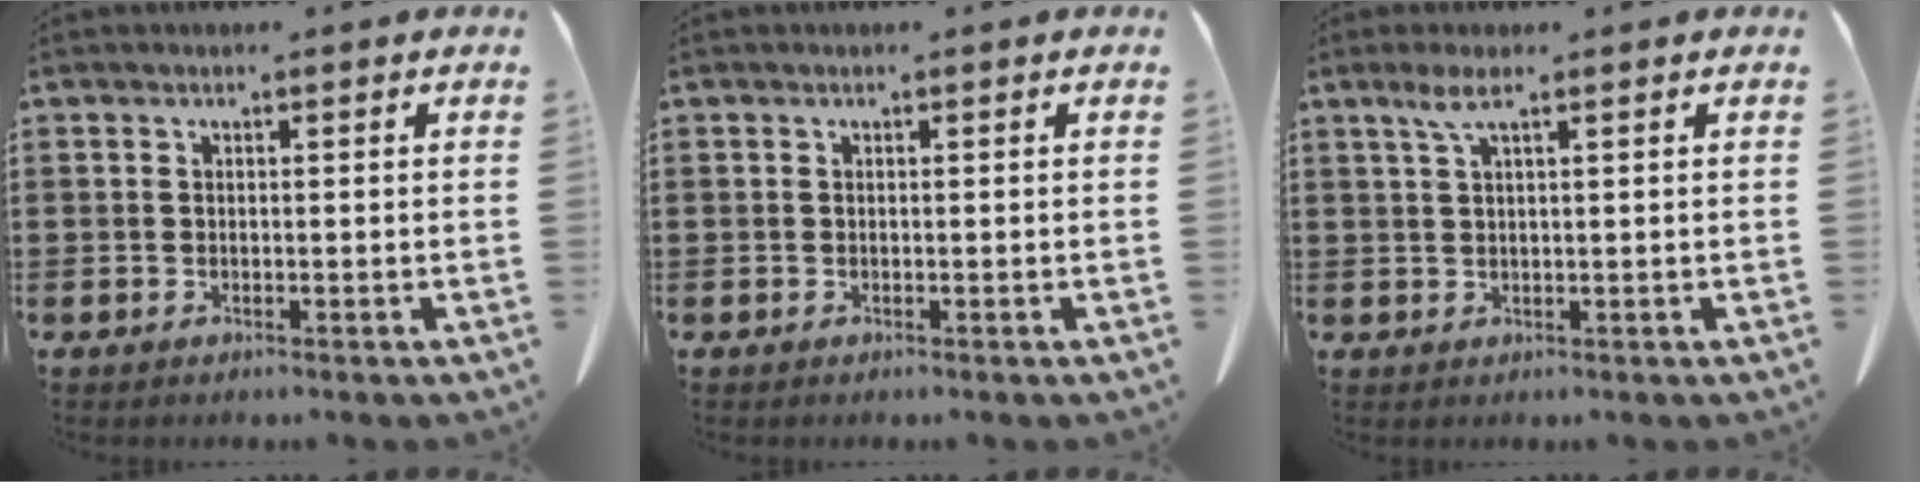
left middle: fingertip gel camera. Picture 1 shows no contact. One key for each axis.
{"total": 0.0}
{"total": 2.8, "fx": 1.5, "fy": 0.3, "fz": 2.3, "tx": -0.051, "ty": 0.003, "tz": 0.025}